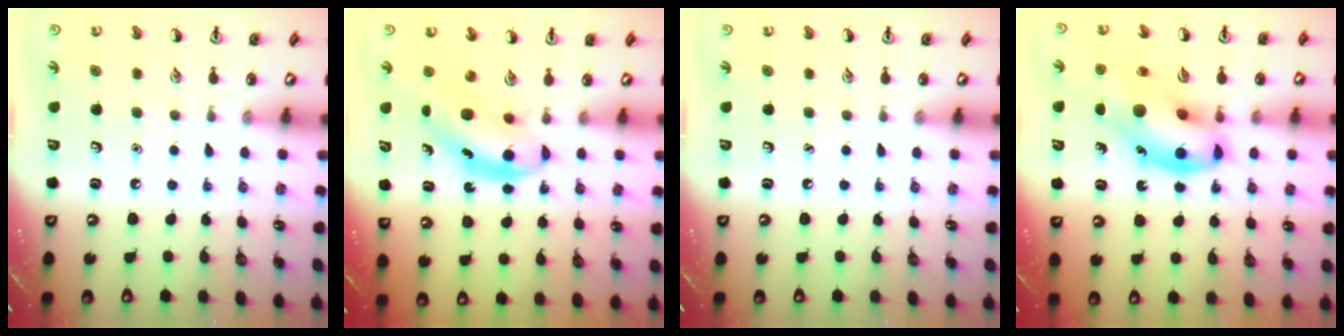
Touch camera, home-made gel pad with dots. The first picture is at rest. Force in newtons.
{"total": 5.7, "press": 5.6, "slide": 0.7}
{"total": 0.0}
{"total": 15.5, "press": 15.1, "slide": 3.5}